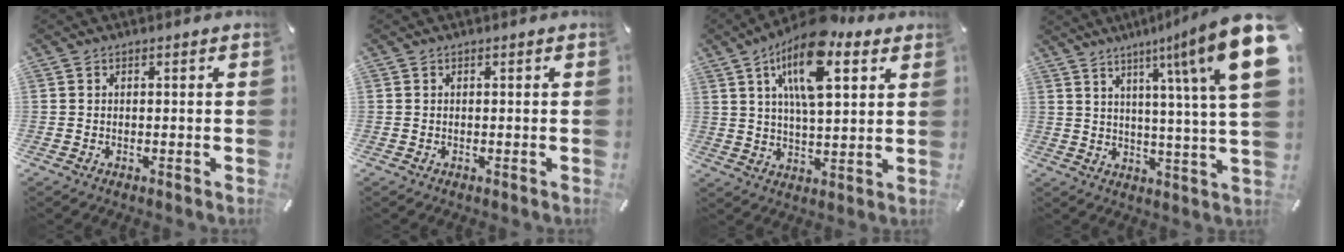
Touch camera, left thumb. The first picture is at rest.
{"total": 0.0}
{"total": 16.0, "force": [8.6, 6.6, 11.8], "torque": [-0.215, -0.024, 0.141]}
{"total": 18.9, "force": [8.9, 2.1, 16.6], "torque": [-0.250, -0.055, 0.123]}